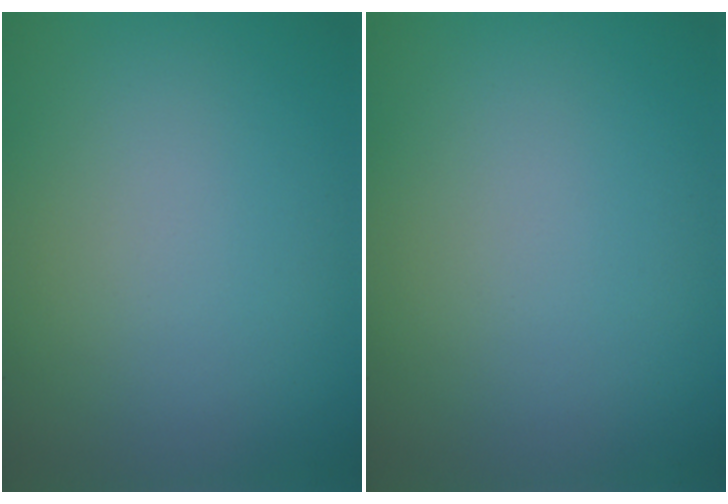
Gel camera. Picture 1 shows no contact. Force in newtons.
{"total": 0.0}